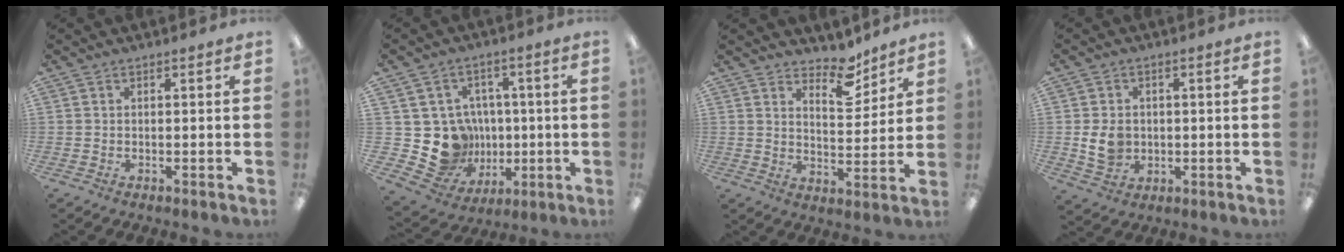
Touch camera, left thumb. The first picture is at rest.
{"total": 14.7, "force": [-1.3, 13.7, 5.0], "torque": [-0.115, 0.004, 0.008]}
{"total": 9.2, "force": [7.2, 4.1, 4.0], "torque": [-0.046, -0.049, 0.124]}
{"total": 6.4, "force": [-0.3, 5.3, 3.6], "torque": [-0.063, 0.002, -0.005]}